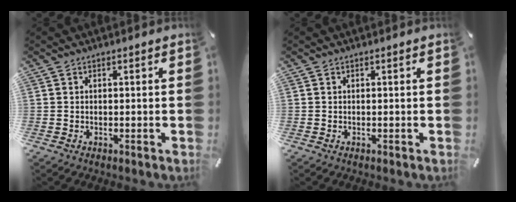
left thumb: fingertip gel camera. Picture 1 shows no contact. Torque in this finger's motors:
{"motor_torque": [-0.20, -0.19, 0.02, -0.02, 0.00]}